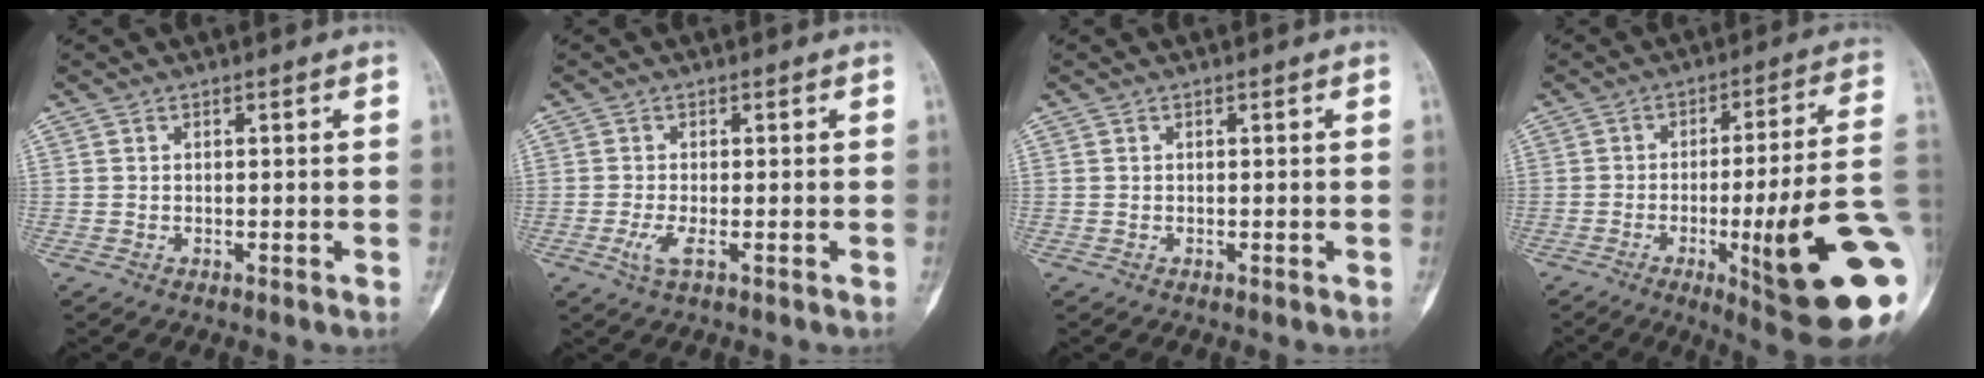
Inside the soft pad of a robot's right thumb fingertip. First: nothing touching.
{"total": 2.6, "force": [-0.9, 0.6, 2.4], "torque": [-0.064, -0.008, -0.021]}
{"total": 0.0}
{"total": 23.3, "force": [-5.5, 3.2, 22.5], "torque": [-0.268, 0.002, -0.070]}